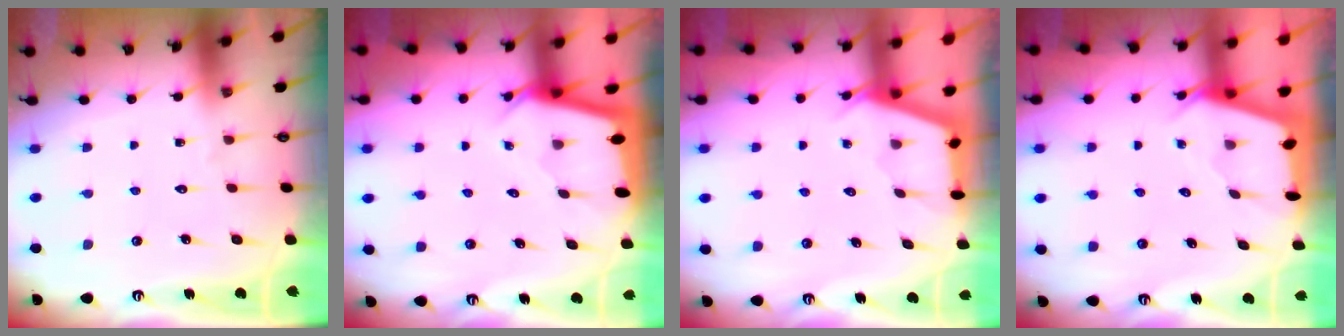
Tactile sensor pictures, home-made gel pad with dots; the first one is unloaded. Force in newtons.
{"total": 2.3, "press": 2.3, "slide": 0.2}
{"total": 2.8, "press": 2.8, "slide": 0.3}
{"total": 2.4, "press": 2.4, "slide": 0.3}